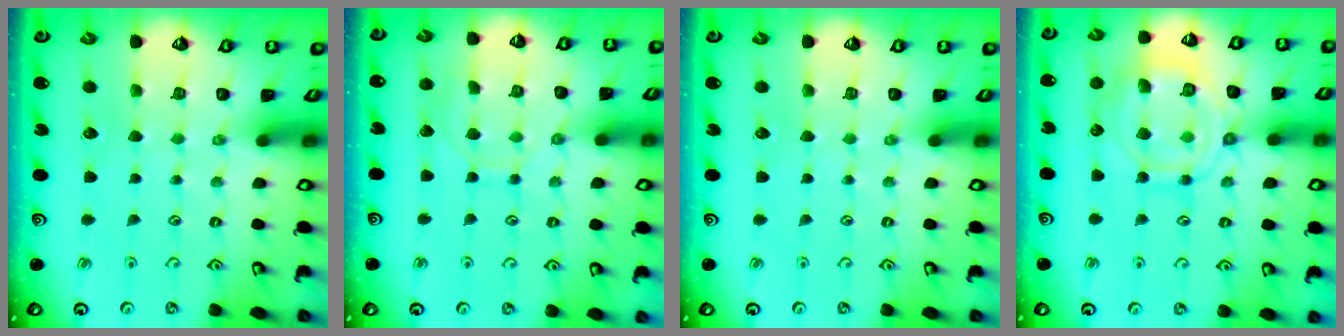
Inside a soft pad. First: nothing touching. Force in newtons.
{"total": 6.9, "press": 6.8, "slide": 0.8}
{"total": 0.0}
{"total": 12.8, "press": 12.7, "slide": 1.2}